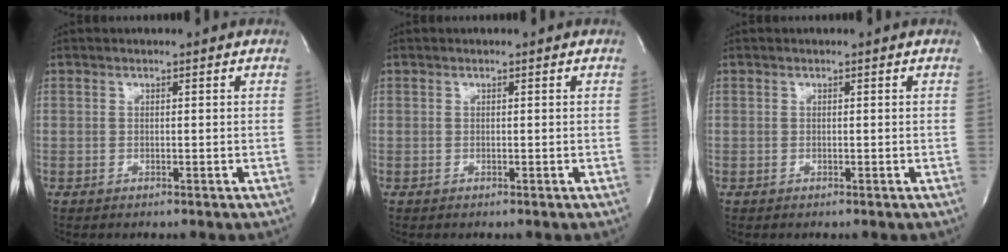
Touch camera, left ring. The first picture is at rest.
{"total": 0.0}
{"total": 0.0}